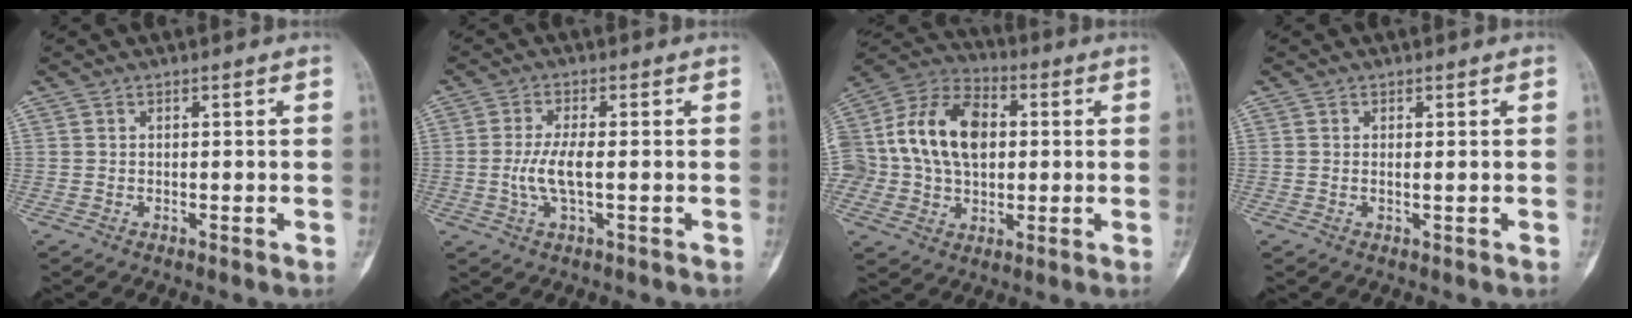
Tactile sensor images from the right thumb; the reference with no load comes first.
{"total": 5.3, "force": [-0.6, 1.5, 5.0], "torque": [-0.118, -0.001, -0.013]}
{"total": 20.9, "force": [2.2, 14.9, 14.6], "torque": [-0.276, 0.023, 0.040]}
{"total": 3.2, "force": [0.4, 0.0, 3.2], "torque": [-0.070, -0.014, 0.010]}